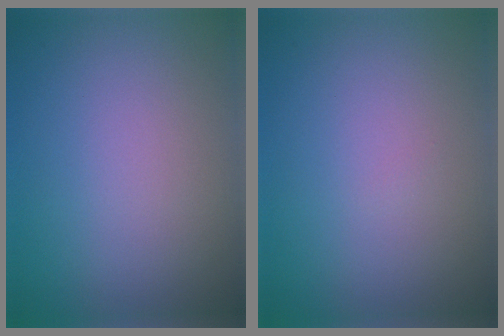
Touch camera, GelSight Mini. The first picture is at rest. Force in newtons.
{"total": 0.0}